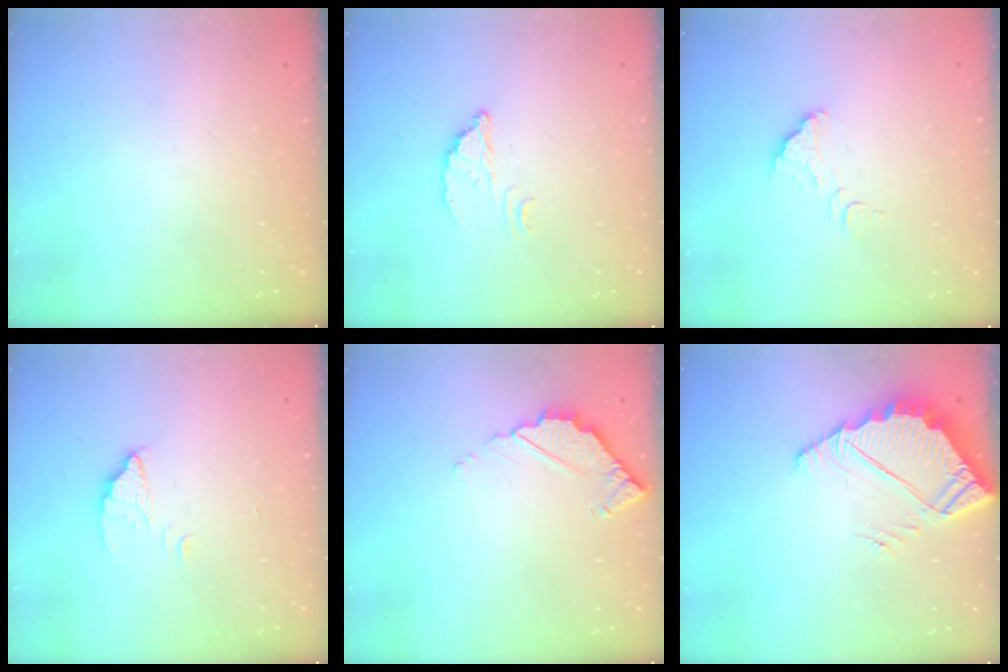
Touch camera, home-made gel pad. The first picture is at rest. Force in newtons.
{"total": 2.8, "press": 2.8, "slide": 0.2}
{"total": 2.7, "press": 2.7, "slide": 0.2}
{"total": 2.6, "press": 2.6, "slide": 0.2}
{"total": 5.0, "press": 5.0, "slide": 0.4}
{"total": 4.5, "press": 4.5, "slide": 0.3}